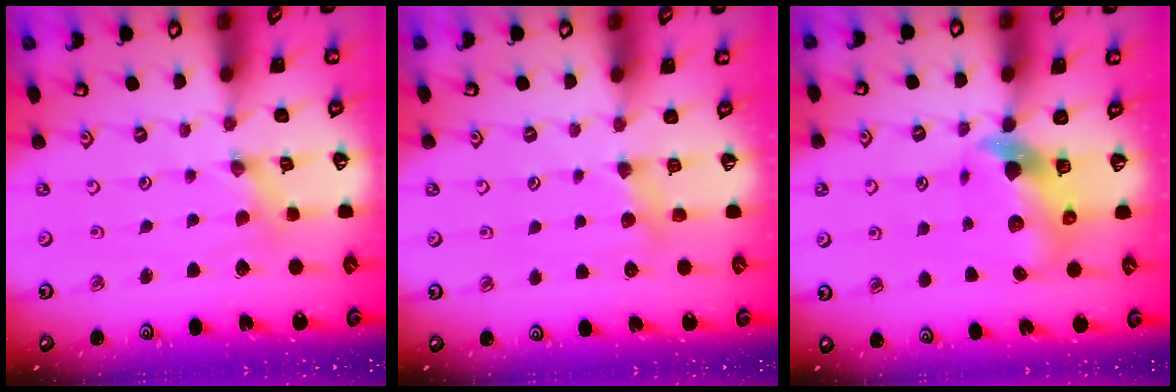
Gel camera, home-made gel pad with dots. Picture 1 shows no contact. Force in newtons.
{"total": 5.0, "press": 4.9, "slide": 0.6}
{"total": 8.0, "press": 8.0, "slide": 1.1}